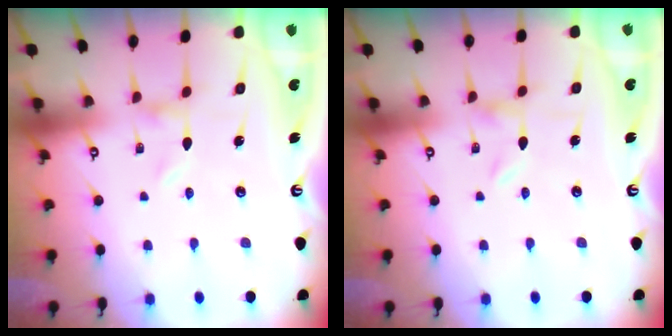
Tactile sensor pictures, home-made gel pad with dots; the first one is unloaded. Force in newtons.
{"total": 0.0}